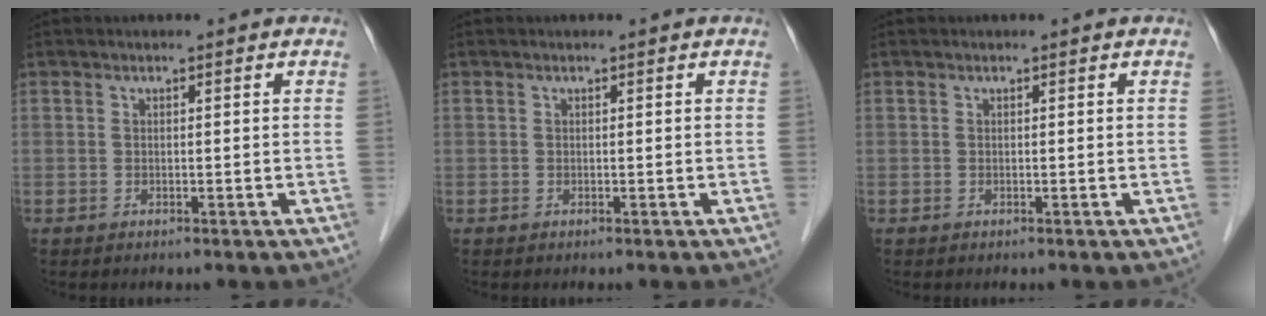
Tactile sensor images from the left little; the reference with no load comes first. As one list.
[{"total": 0.0}, {"total": 0.0}]